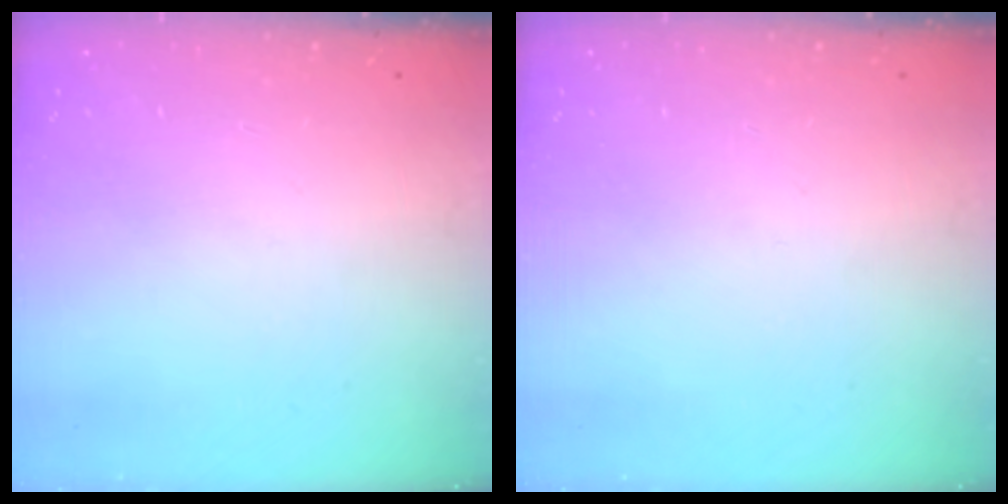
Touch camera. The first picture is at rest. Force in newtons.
{"total": 0.0}